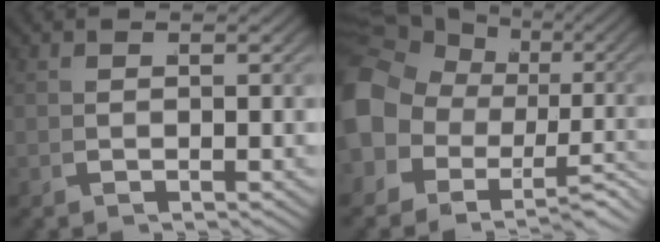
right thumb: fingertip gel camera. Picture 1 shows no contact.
{"total": 11.2, "force": [-1.1, 9.6, 5.7], "torque": [-0.120, -0.031, -0.015]}